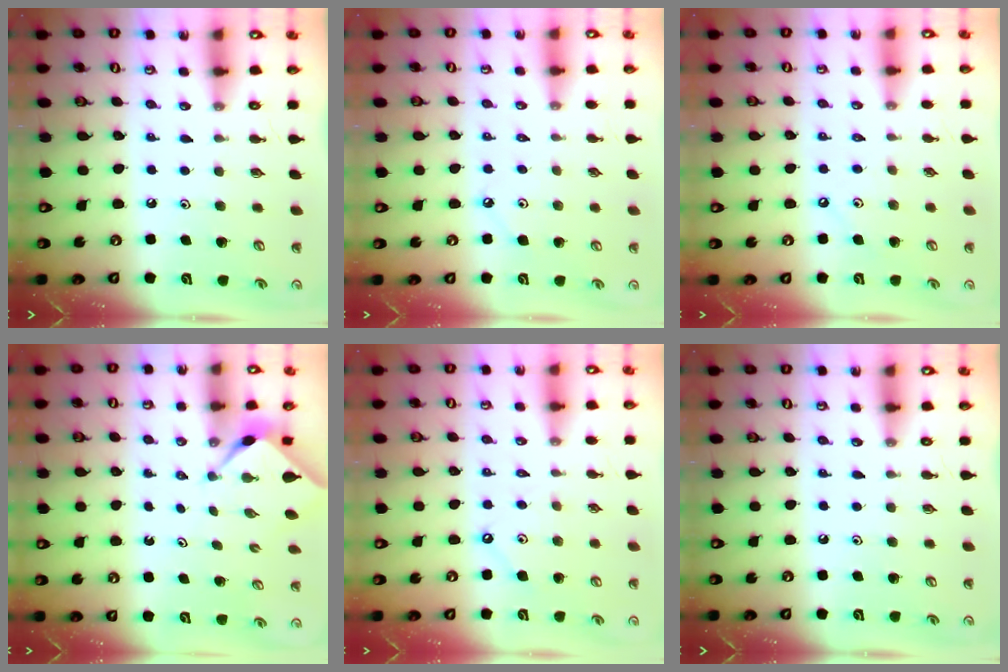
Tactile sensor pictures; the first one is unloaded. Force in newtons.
{"total": 1.7, "press": 1.6, "slide": 0.3}
{"total": 2.8, "press": 2.8, "slide": 0.4}
{"total": 2.3, "press": 2.3, "slide": 0.3}
{"total": 2.8, "press": 2.8, "slide": 0.4}
{"total": 0.0}